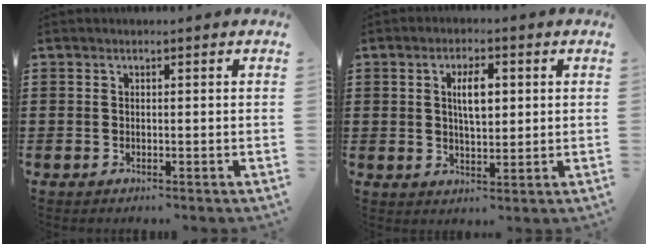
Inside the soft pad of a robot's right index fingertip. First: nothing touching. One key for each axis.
{"total": 5.1, "fx": 1.3, "fy": 2.1, "fz": 4.5, "tx": -0.077, "ty": 0.004, "tz": 0.017}